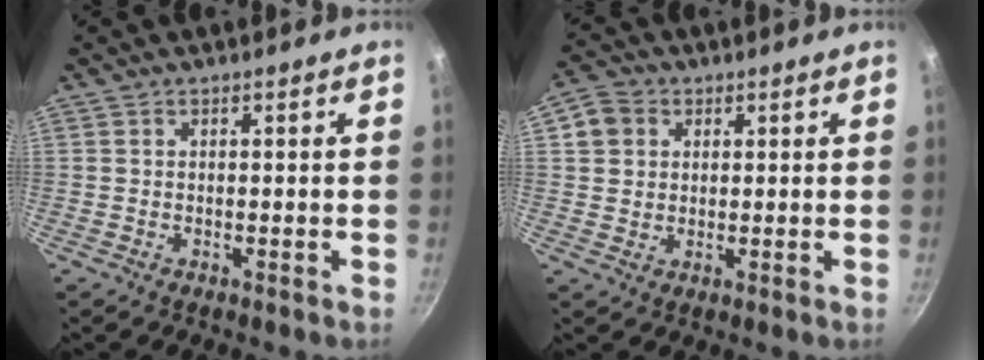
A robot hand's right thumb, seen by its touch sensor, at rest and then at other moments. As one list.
[{"total": 5.7, "force": [1.6, 5.0, 2.2], "torque": [-0.011, 0.005, 0.021]}]